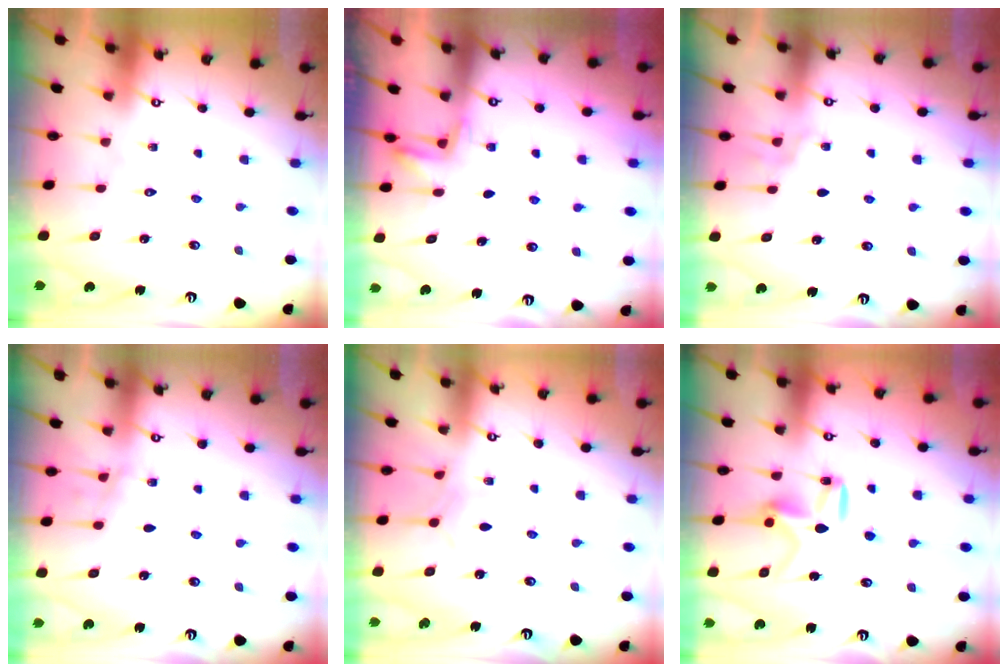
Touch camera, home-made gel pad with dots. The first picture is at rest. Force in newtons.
{"total": 2.6, "press": 2.5, "slide": 0.7}
{"total": 4.7, "press": 4.0, "slide": 2.4}
{"total": 3.9, "press": 3.9, "slide": 0.4}
{"total": 3.7, "press": 3.7, "slide": 0.2}
{"total": 9.6, "press": 9.6, "slide": 0.7}